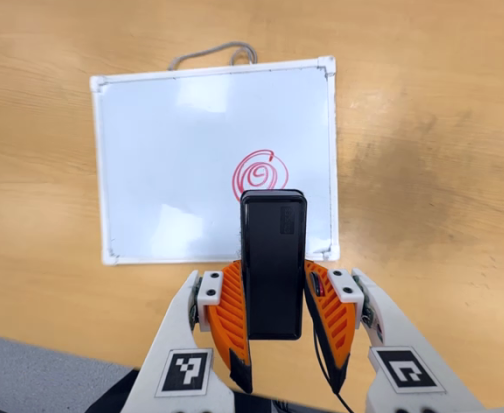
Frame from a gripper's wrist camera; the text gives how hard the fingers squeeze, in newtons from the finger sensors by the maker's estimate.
{"total": 3.3, "left": 1.8, "right": 4.7}